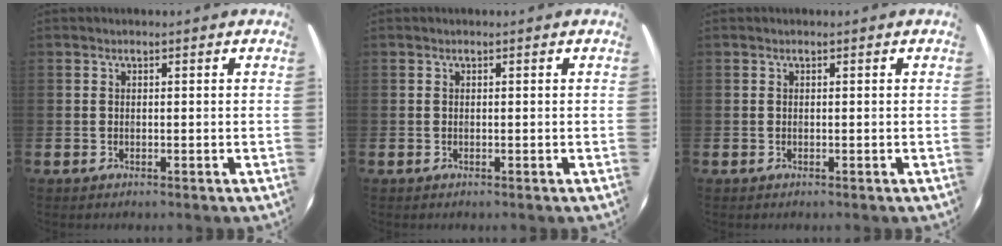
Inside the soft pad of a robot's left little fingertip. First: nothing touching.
{"total": 0.0}
{"total": 0.0}